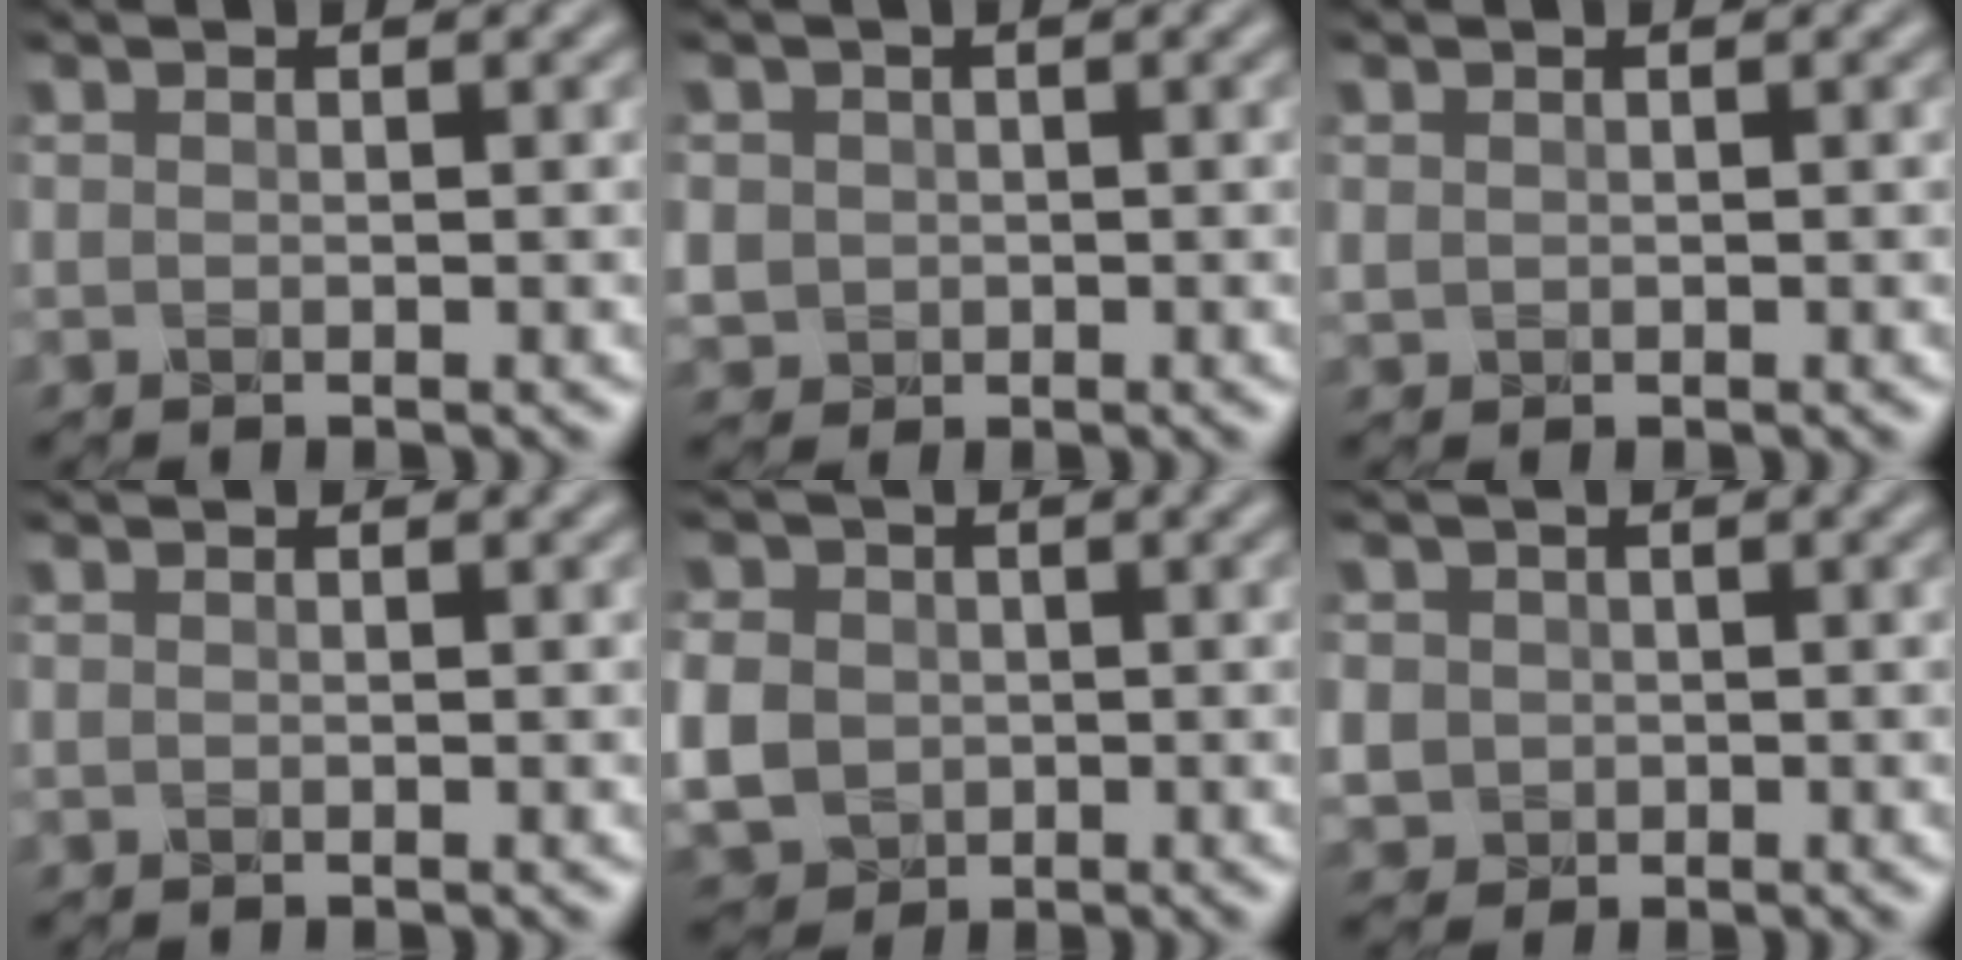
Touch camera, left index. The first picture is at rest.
{"total": 2.1, "force": [0.1, 2.1, 0.5], "torque": [-0.009, -0.003, 0.005]}
{"total": 0.5, "force": [0.2, 0.5, 0.2], "torque": [-0.003, -0.002, 0.007]}
{"total": 0.0}
{"total": 5.5, "force": [-0.5, 4.8, 2.7], "torque": [-0.084, -0.001, -0.014]}
{"total": 3.2, "force": [0.0, 3.1, 0.9], "torque": [-0.021, 0.004, -0.006]}